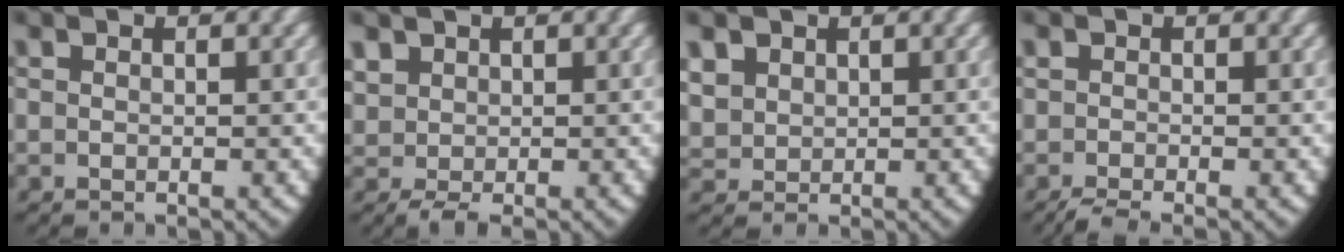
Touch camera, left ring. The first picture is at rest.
{"total": 2.9, "force": [0.1, 2.4, 1.7], "torque": [-0.044, -0.020, 0.018]}
{"total": 3.3, "force": [1.1, 2.8, 1.3], "torque": [-0.044, -0.010, 0.034]}
{"total": 2.4, "force": [-2.0, 0.9, 1.1], "torque": [-0.015, -0.009, -0.028]}